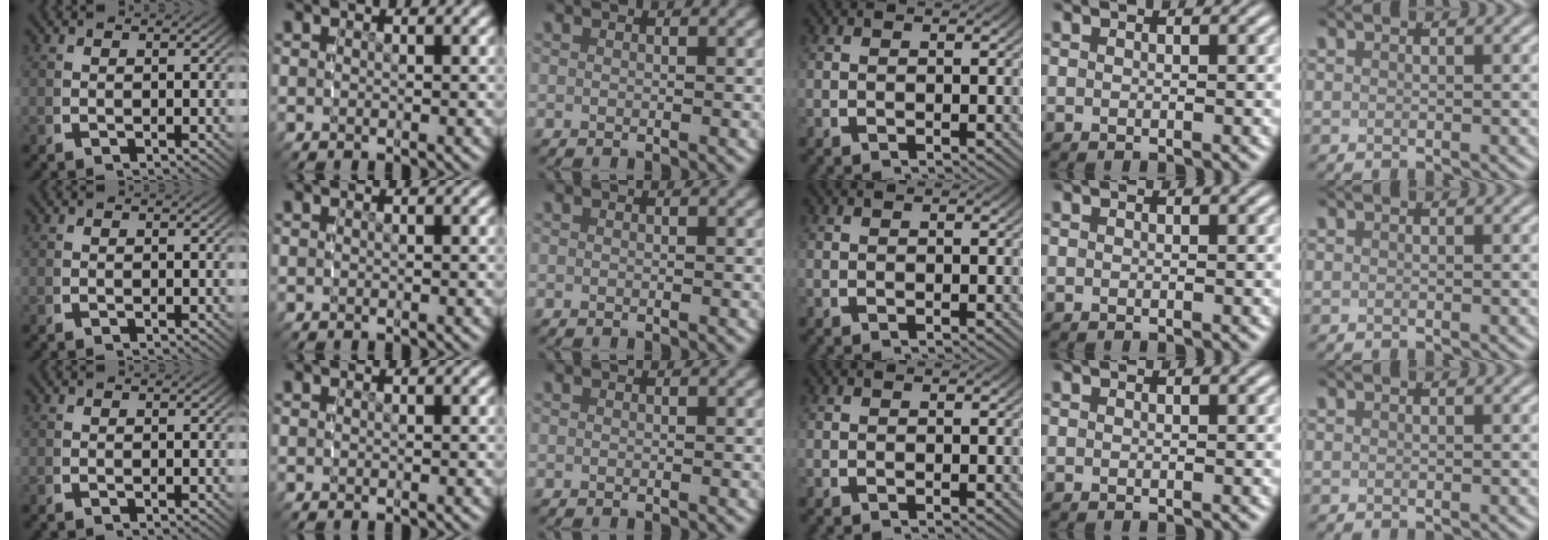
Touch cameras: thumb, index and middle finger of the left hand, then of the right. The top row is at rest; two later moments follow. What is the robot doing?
{"motion": "reach", "object": "paper"}